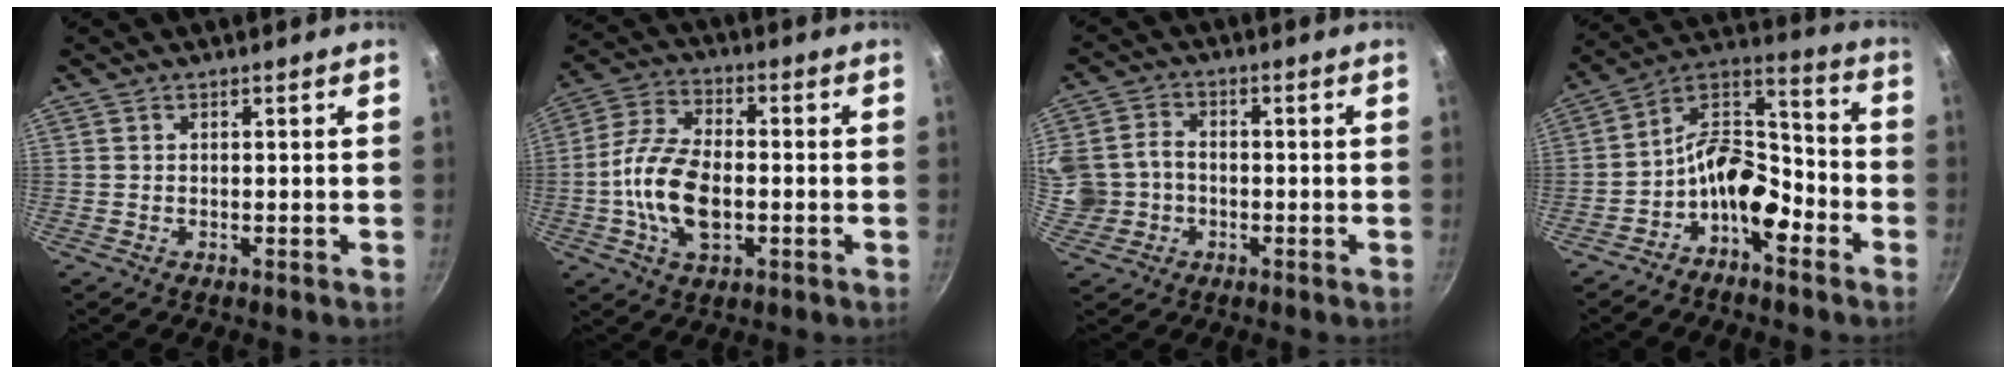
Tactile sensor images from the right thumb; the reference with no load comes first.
{"total": 13.3, "force": [-2.2, 7.4, 10.8], "torque": [-0.206, 0.026, -0.052]}
{"total": 10.9, "force": [-1.2, 9.6, 4.9], "torque": [-0.113, 0.030, -0.018]}
{"total": 12.2, "force": [-5.9, 6.7, 8.4], "torque": [-0.118, 0.076, -0.120]}